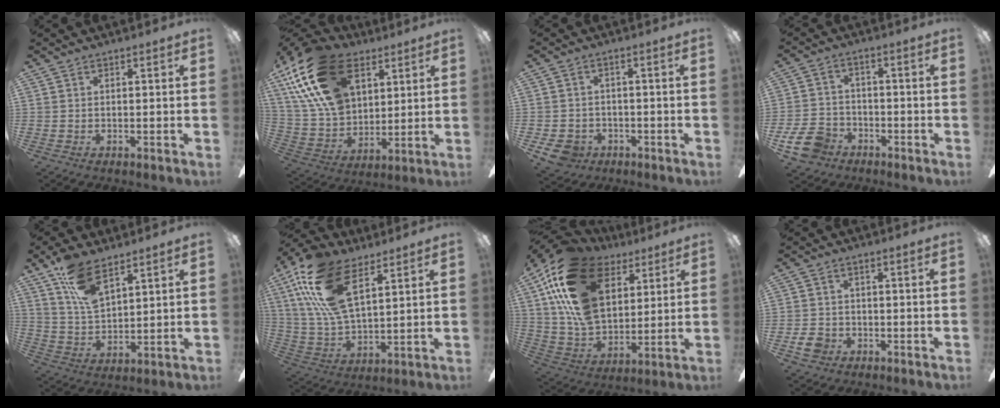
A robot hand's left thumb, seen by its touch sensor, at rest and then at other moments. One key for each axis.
{"total": 24.1, "fx": 12.0, "fy": 14.7, "fz": 14.9, "tx": -0.321, "ty": -0.036, "tz": 0.215}
{"total": 5.1, "fx": -2.7, "fy": 4.0, "fz": 1.8, "tx": -0.056, "ty": 0.012, "tz": -0.053}
{"total": 9.5, "fx": -5.5, "fy": 6.5, "fz": 4.2, "tx": -0.102, "ty": 0.034, "tz": -0.102}
{"total": 11.8, "fx": 7.8, "fy": 5.0, "fz": 7.3, "tx": -0.142, "ty": -0.025, "tz": 0.146}
{"total": 20.9, "fx": 10.6, "fy": 9.8, "fz": 15.0, "tx": -0.332, "ty": -0.024, "tz": 0.188}
{"total": 24.6, "fx": 10.9, "fy": 15.6, "fz": 15.6, "tx": -0.332, "ty": -0.039, "tz": 0.194}
{"total": 4.1, "fx": -1.7, "fy": 3.2, "fz": 1.8, "tx": -0.048, "ty": 0.004, "tz": -0.035}